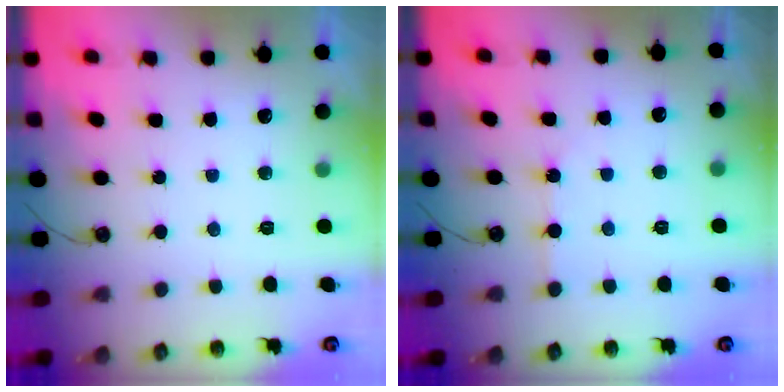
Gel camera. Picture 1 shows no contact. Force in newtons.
{"total": 2.1, "press": 2.1, "slide": 0.4}